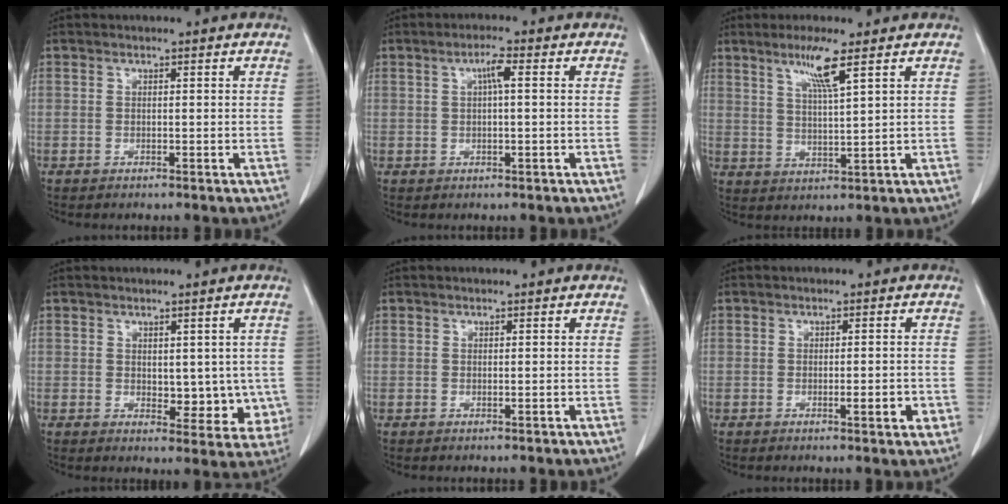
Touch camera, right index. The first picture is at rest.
{"total": 3.0, "force": [0.7, 0.4, 2.9], "torque": [-0.051, 0.004, 0.010]}
{"total": 6.1, "force": [3.5, -0.6, 5.0], "torque": [-0.097, -0.007, 0.067]}
{"total": 7.1, "force": [0.0, 4.2, 5.7], "torque": [-0.048, -0.005, 0.009]}
{"total": 0.0}
{"total": 3.2, "force": [-0.9, 0.7, 3.0], "torque": [-0.043, -0.003, -0.010]}